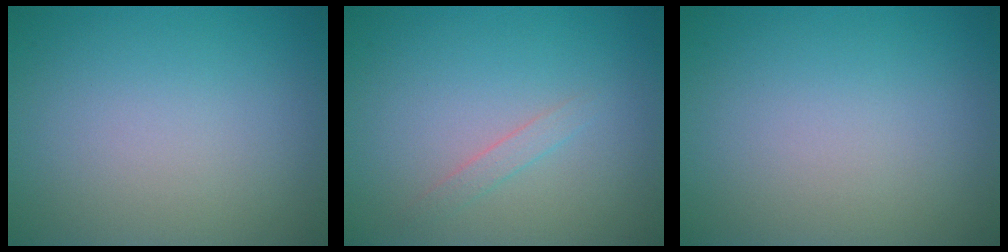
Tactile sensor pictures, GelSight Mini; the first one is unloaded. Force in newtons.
{"total": 0.9, "press": 0.9, "slide": 0.1}
{"total": 0.0}